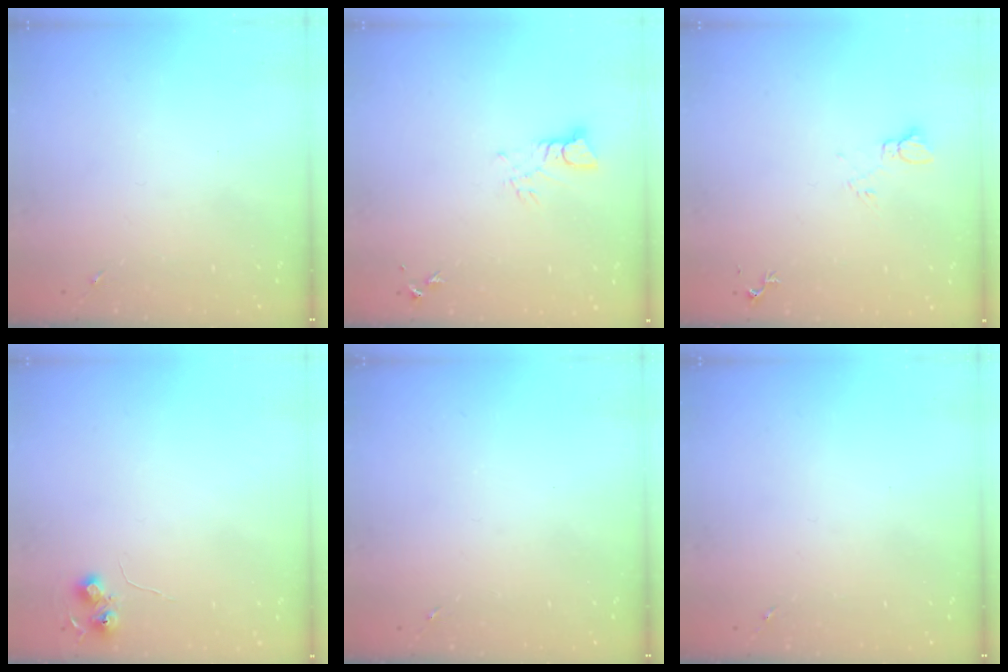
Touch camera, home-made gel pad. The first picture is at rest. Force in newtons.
{"total": 3.2, "press": 3.2, "slide": 0.2}
{"total": 4.6, "press": 4.6, "slide": 0.6}
{"total": 5.6, "press": 5.6, "slide": 0.8}
{"total": 0.0}
{"total": 0.0}